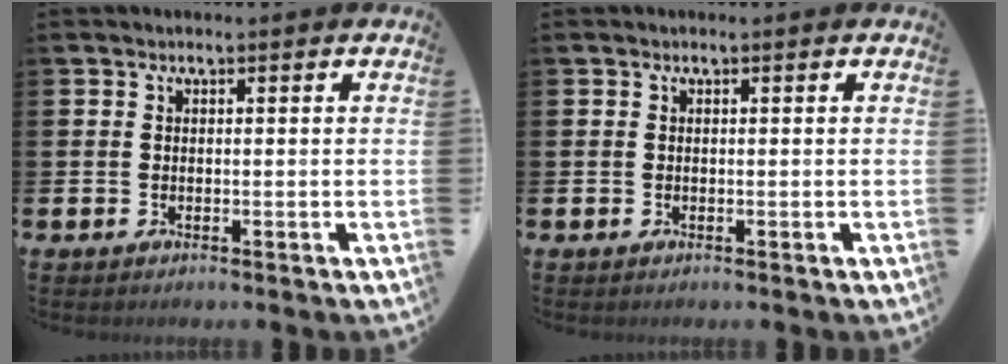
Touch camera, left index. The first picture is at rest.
{"total": 0.0}